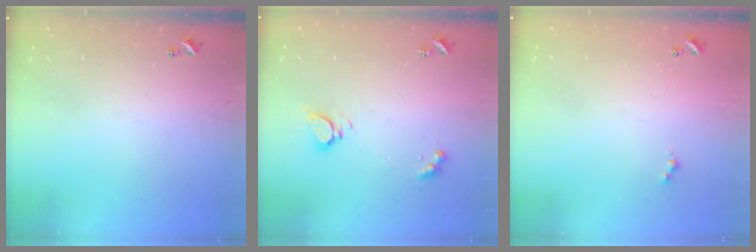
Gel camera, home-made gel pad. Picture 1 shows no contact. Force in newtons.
{"total": 4.3, "press": 4.2, "slide": 0.4}
{"total": 0.8, "press": 0.5, "slide": 0.5}